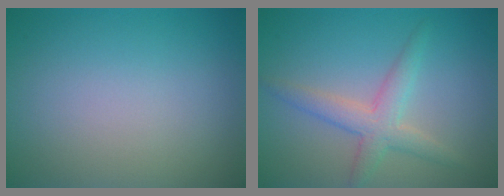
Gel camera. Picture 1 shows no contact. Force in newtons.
{"total": 3.2, "press": 3.2, "slide": 0.2}